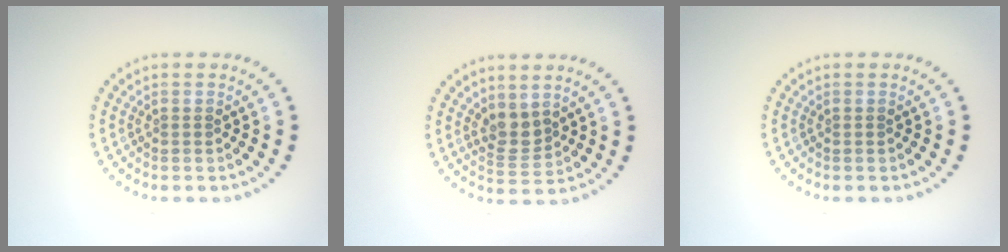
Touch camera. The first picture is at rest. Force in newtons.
{"total": 2.2, "press": 1.8, "slide": 1.2}
{"total": 0.0}